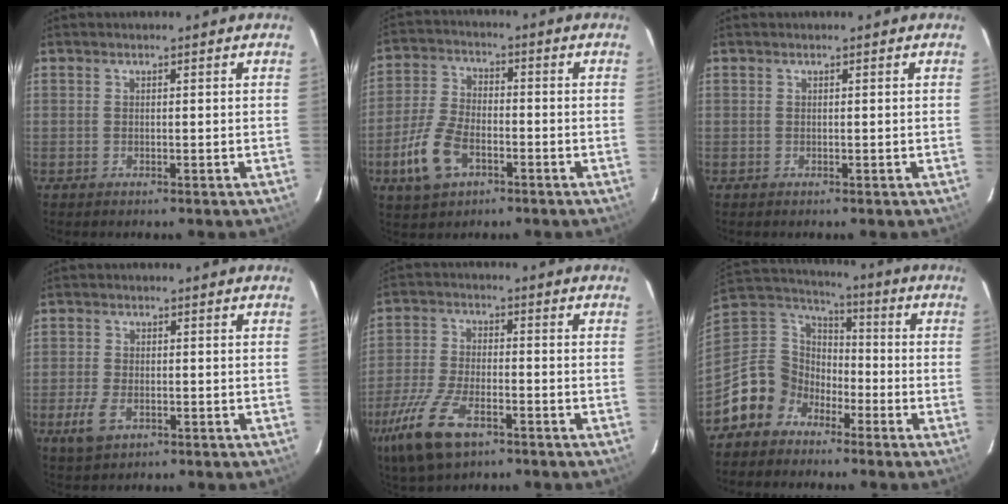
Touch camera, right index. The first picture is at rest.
{"total": 10.3, "force": [-4.7, 5.8, 7.2], "torque": [-0.168, 0.001, -0.085]}
{"total": 0.0}
{"total": 5.1, "force": [-2.3, 2.9, 3.5], "torque": [-0.086, -0.007, -0.039]}
{"total": 14.7, "force": [-8.6, 6.4, 10.1], "torque": [-0.233, -0.030, -0.164]}
{"total": 11.3, "force": [-7.1, 8.5, 2.0], "torque": [-0.064, 0.037, -0.144]}